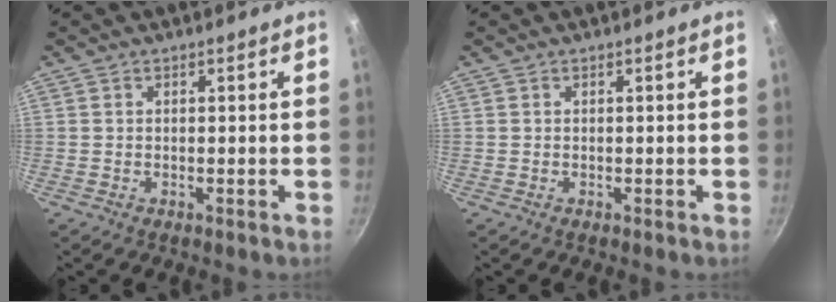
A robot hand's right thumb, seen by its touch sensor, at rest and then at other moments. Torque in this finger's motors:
{"motor_torque": [0.00, 0.01, 0.00, 0.00, 0.00]}